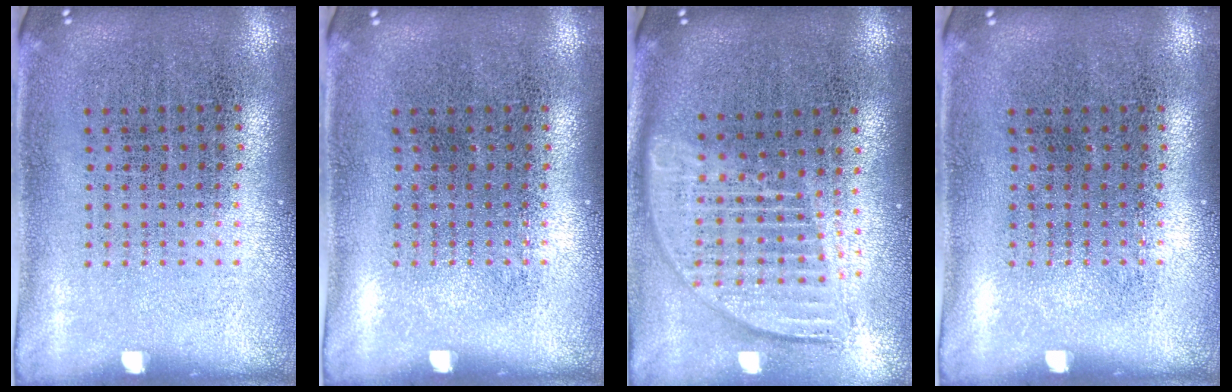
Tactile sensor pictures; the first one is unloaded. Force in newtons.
{"total": 0.0}
{"total": 1.8, "press": 1.5, "slide": 1.0}
{"total": 0.0}